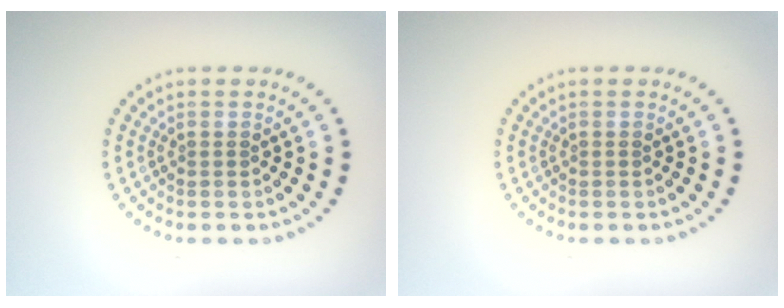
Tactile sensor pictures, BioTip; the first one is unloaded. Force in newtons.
{"total": 0.0}